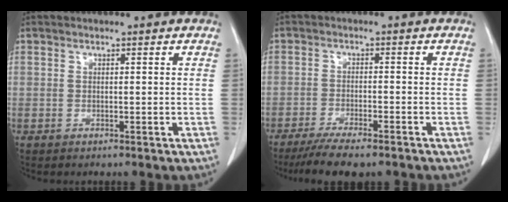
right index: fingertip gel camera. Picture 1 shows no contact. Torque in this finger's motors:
{"motor_torque": [0.55, -0.61, 0.28, 0.07]}